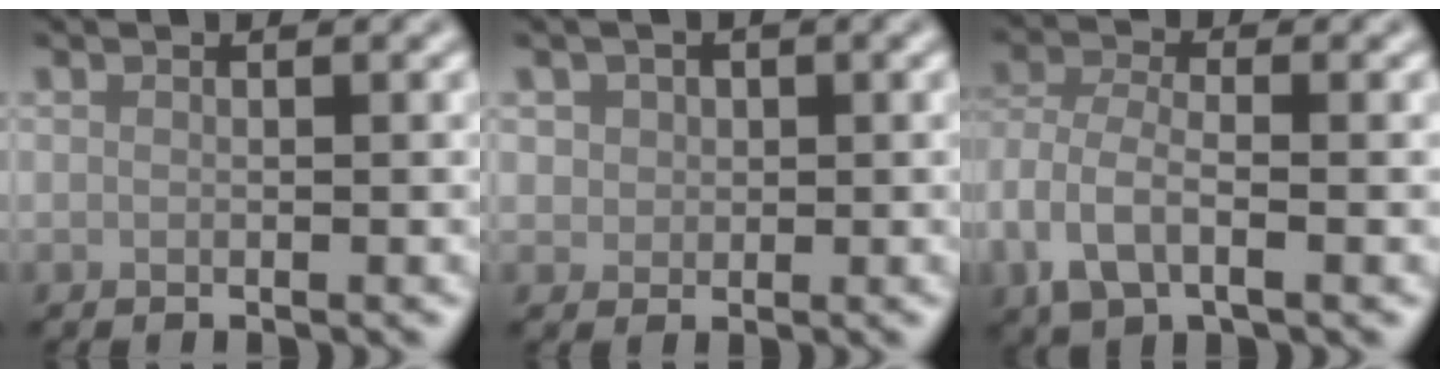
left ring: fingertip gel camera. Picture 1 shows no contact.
{"total": 2.1, "force": [0.7, 1.8, 0.8], "torque": [-0.016, 0.004, 0.018]}
{"total": 4.8, "force": [-1.7, 2.6, 3.7], "torque": [-0.086, -0.004, -0.041]}